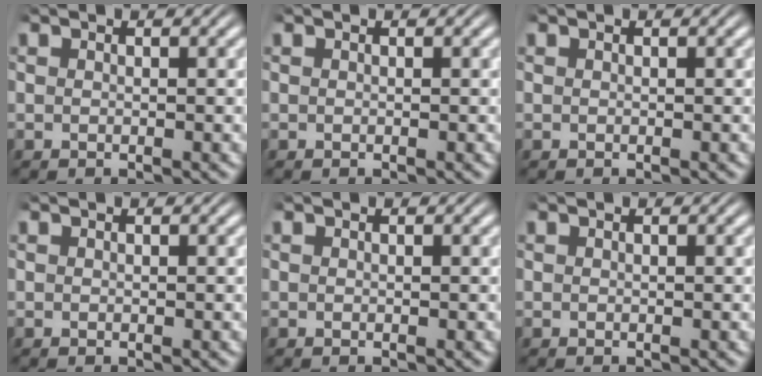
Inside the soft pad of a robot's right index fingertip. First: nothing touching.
{"total": 0.0}
{"total": 0.0}
{"total": 0.0}
{"total": 0.0}
{"total": 0.0}